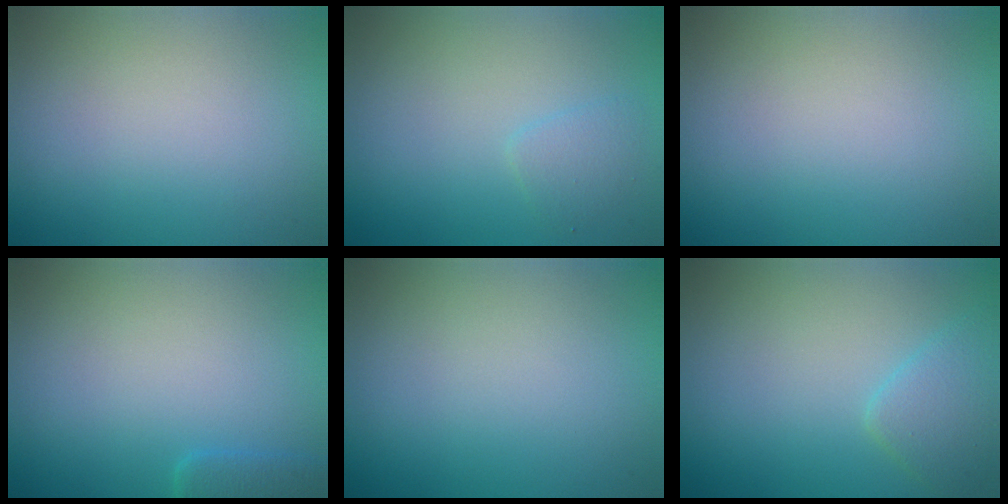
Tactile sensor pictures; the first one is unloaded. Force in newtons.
{"total": 1.2, "press": 1.2, "slide": 0.0}
{"total": 0.0}
{"total": 1.6, "press": 1.6, "slide": 0.1}
{"total": 0.0}
{"total": 2.4, "press": 2.4, "slide": 0.1}